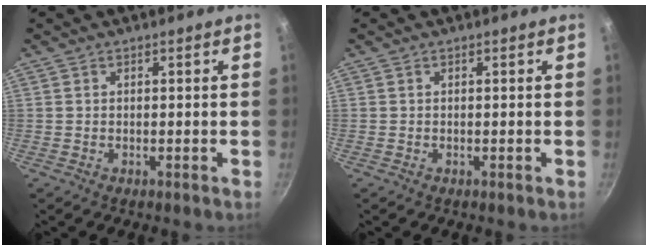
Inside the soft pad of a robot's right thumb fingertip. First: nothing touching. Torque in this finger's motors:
{"motor_torque": [0.32, 0.20, 0.09, 0.48, 0.01]}